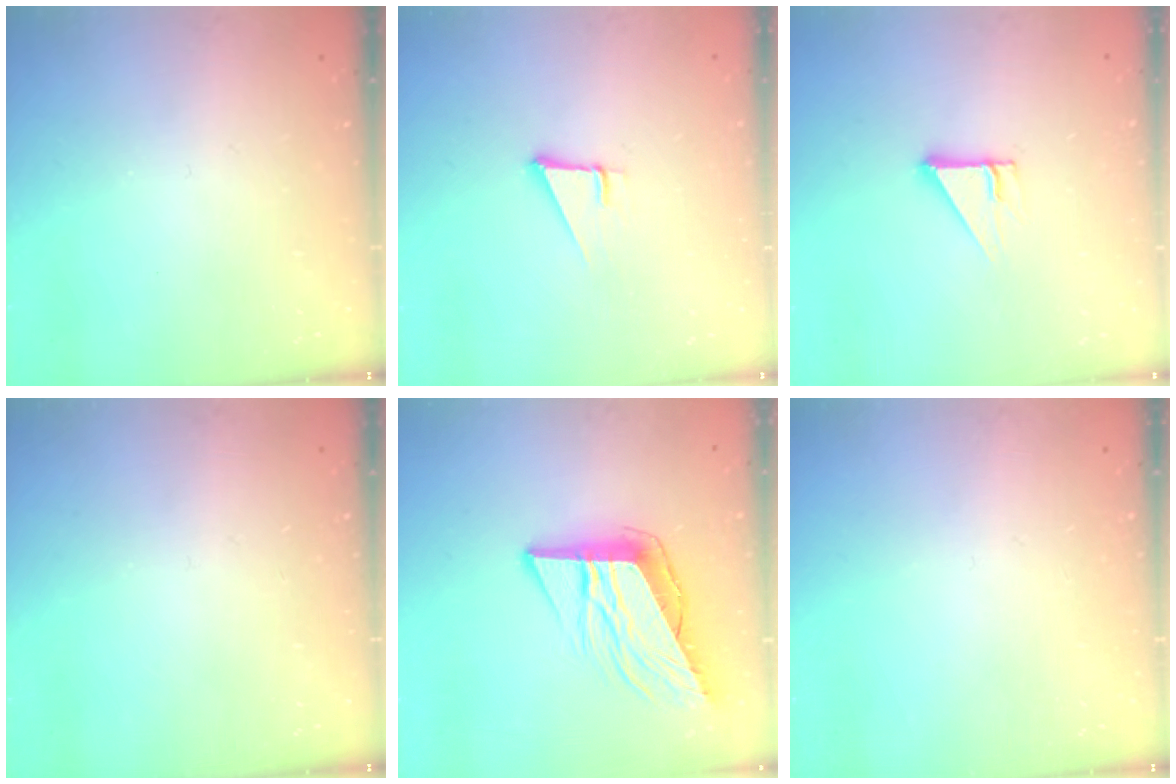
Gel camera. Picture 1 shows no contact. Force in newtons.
{"total": 4.4, "press": 3.8, "slide": 2.3}
{"total": 3.7, "press": 3.7, "slide": 0.2}
{"total": 0.0}
{"total": 12.7, "press": 12.2, "slide": 3.4}
{"total": 0.0}